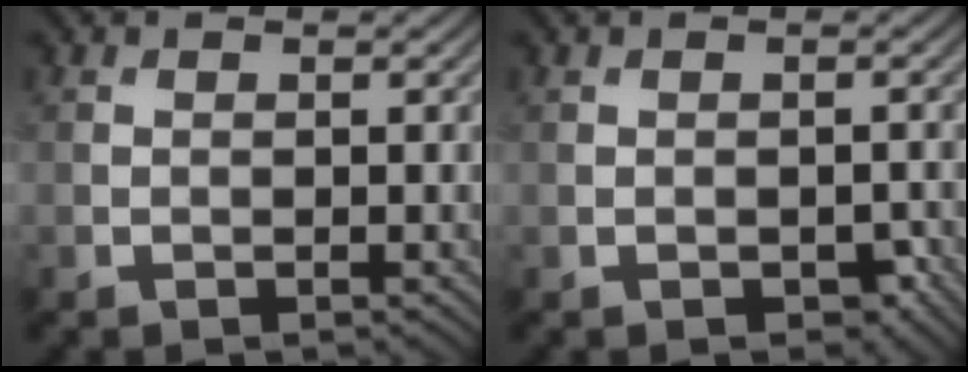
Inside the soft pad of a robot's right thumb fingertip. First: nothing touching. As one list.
[{"total": 1.6, "force": [-0.8, 1.0, 1.0], "torque": [-0.017, -0.007, -0.010]}]